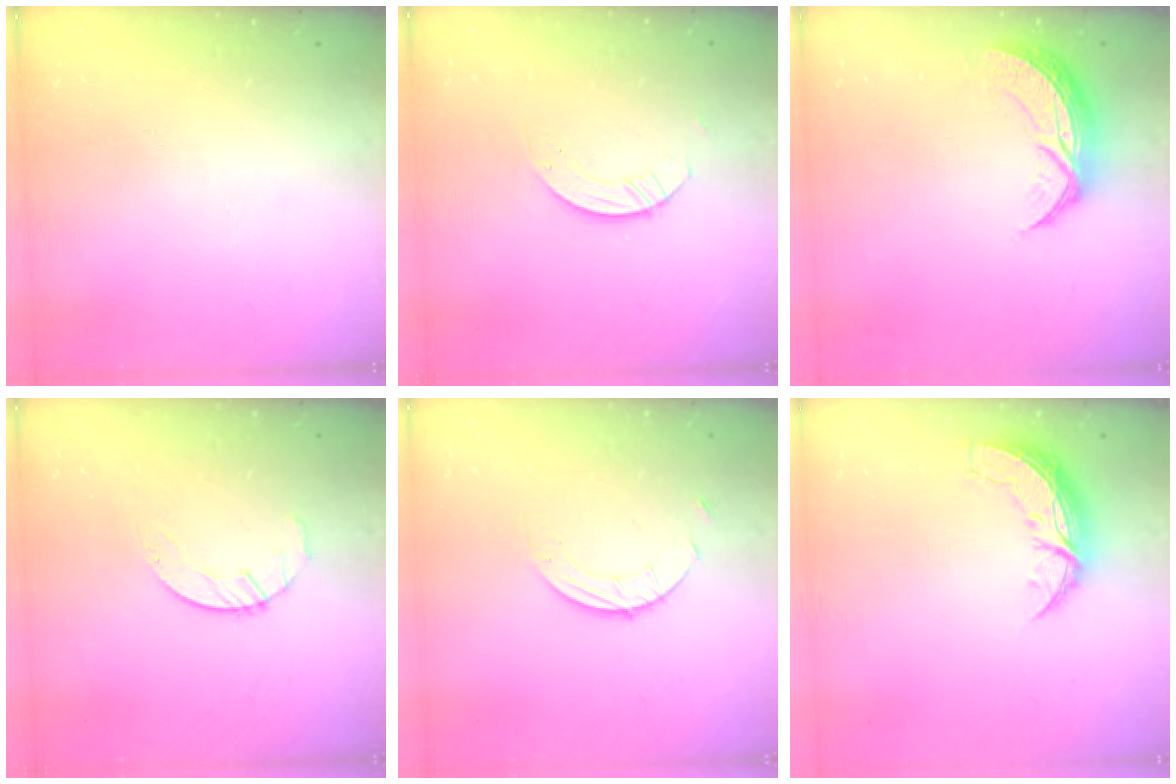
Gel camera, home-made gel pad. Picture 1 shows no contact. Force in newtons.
{"total": 3.8, "press": 3.8, "slide": 0.4}
{"total": 10.1, "press": 10.1, "slide": 0.3}
{"total": 2.1, "press": 2.1, "slide": 0.3}
{"total": 2.5, "press": 2.5, "slide": 0.2}
{"total": 7.5, "press": 7.5, "slide": 0.5}